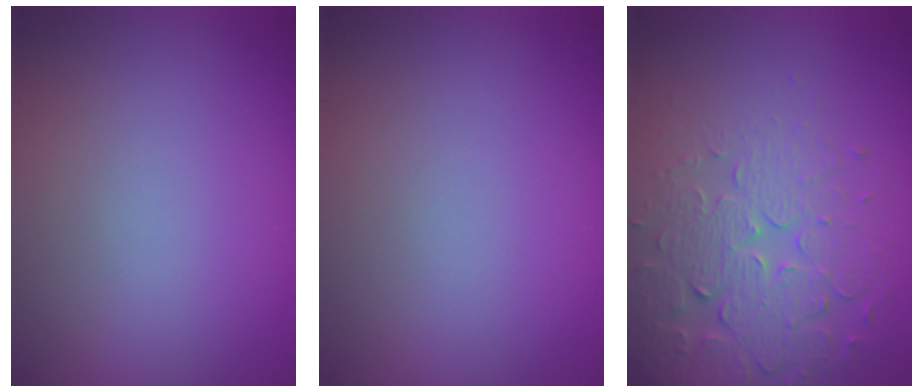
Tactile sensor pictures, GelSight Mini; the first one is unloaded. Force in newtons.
{"total": 0.0}
{"total": 5.1, "press": 4.5, "slide": 2.5}